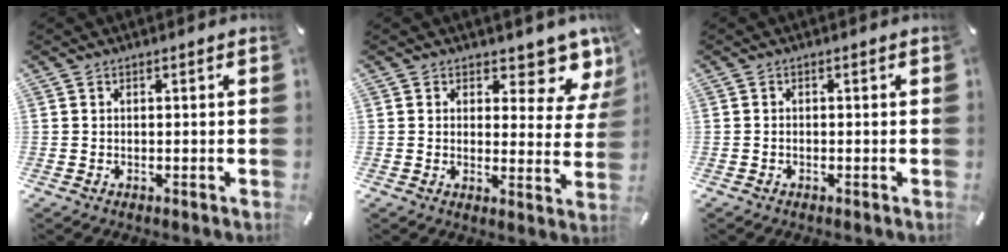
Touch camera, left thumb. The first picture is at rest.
{"total": 8.6, "force": [6.5, 4.0, 3.9], "torque": [-0.028, -0.064, 0.109]}
{"total": 0.6, "force": [-0.3, 0.4, 0.4], "torque": [-0.007, 0.000, -0.007]}